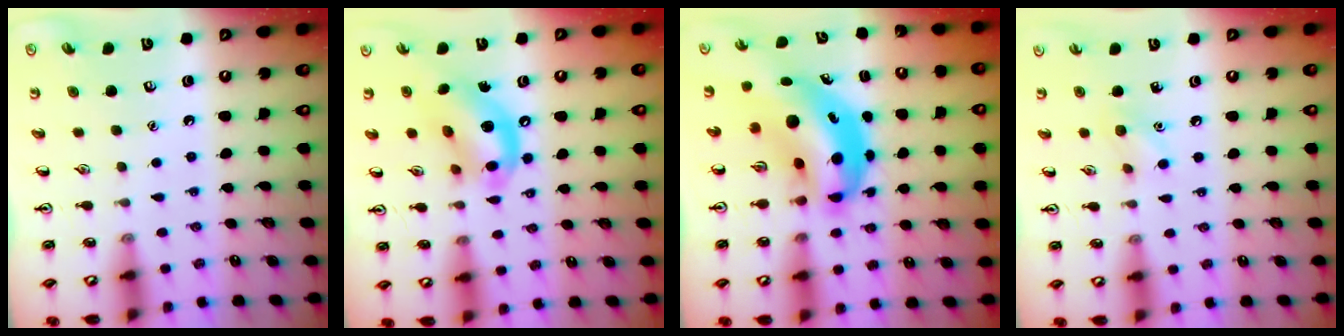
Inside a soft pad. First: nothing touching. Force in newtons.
{"total": 12.2, "press": 11.5, "slide": 4.1}
{"total": 8.9, "press": 8.6, "slide": 2.3}
{"total": 7.4, "press": 7.1, "slide": 2.1}